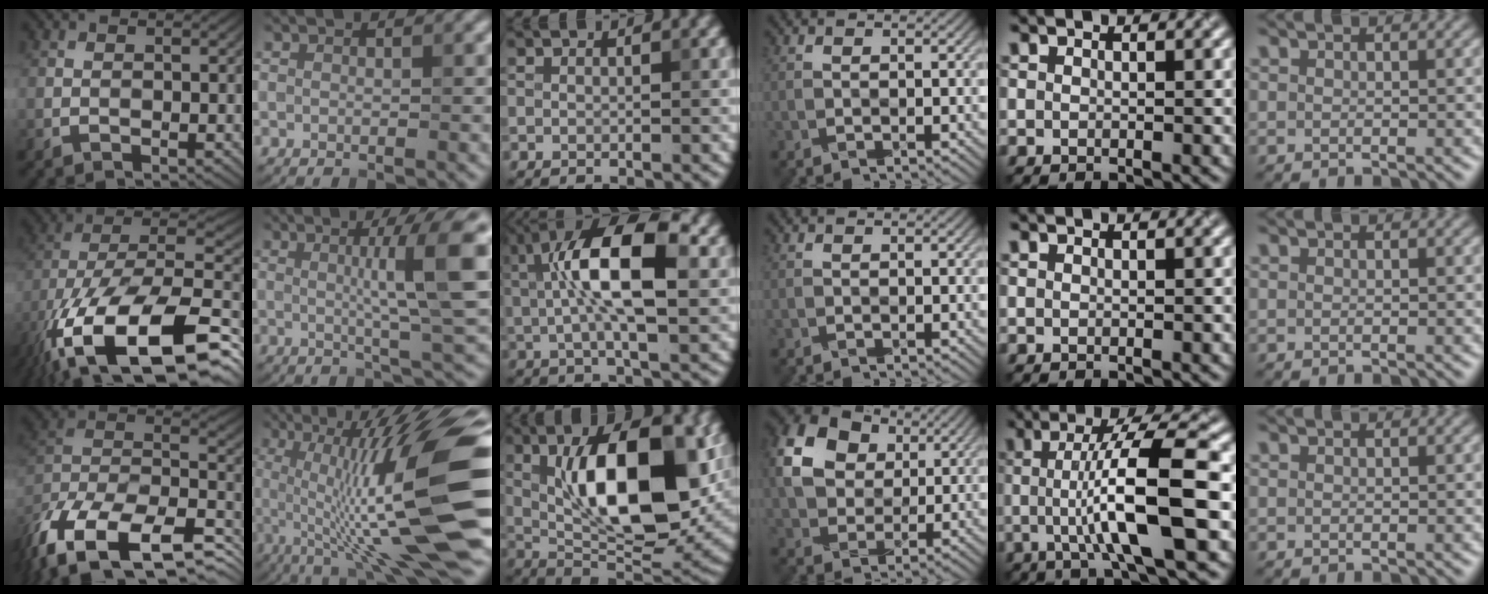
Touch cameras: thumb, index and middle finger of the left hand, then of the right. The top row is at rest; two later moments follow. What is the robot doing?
{"motion": "wrap", "object": "ribbon"}